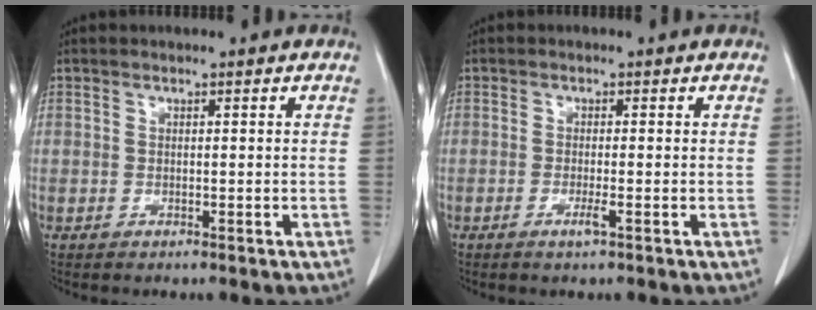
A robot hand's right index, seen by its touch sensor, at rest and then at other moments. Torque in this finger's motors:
{"motor_torque": [-0.03, -0.03, -0.03, 0.00]}